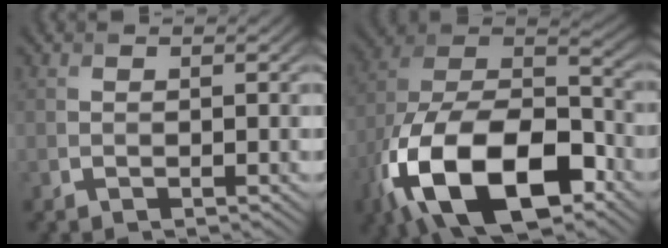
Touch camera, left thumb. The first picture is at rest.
{"total": 20.6, "force": [-10.2, 10.6, 14.4], "torque": [-0.306, -0.036, -0.171]}